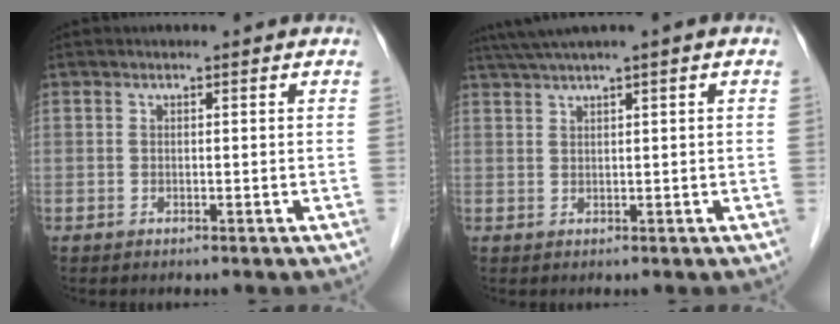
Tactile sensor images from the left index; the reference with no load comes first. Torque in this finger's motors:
{"motor_torque": [0.21, -0.82, 0.96, 0.16]}